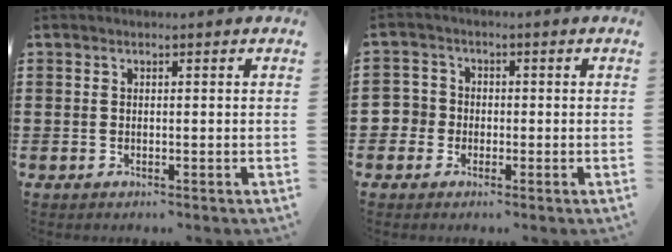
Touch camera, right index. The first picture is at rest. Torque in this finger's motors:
{"motor_torque": [-0.66, 1.12, 0.02, -0.01]}